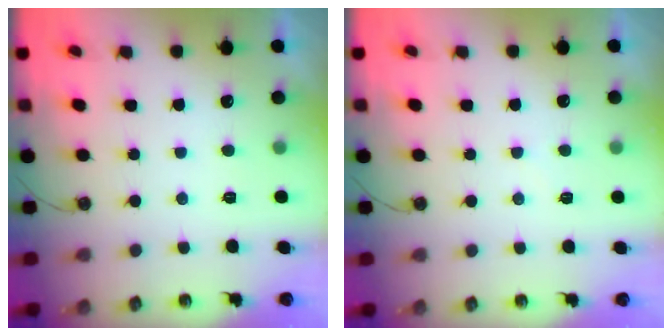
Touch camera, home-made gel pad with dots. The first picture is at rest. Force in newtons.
{"total": 5.9, "press": 5.9, "slide": 0.6}